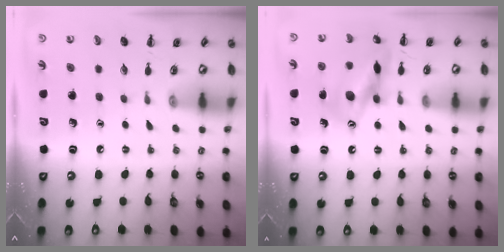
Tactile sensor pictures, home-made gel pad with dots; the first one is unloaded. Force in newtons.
{"total": 14.5, "press": 14.4, "slide": 1.6}